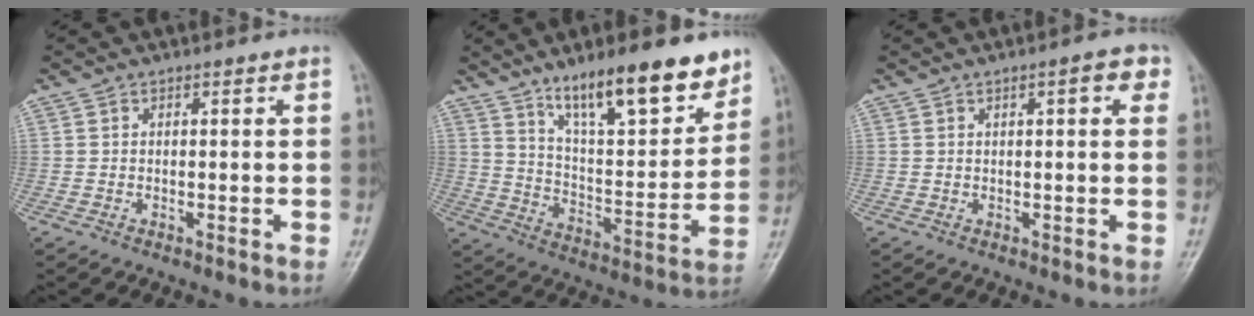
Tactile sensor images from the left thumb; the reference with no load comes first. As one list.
[{"total": 18.2, "force": [12.6, 5.0, 12.1], "torque": [-0.151, -0.073, 0.213]}, {"total": 3.8, "force": [1.5, 1.1, 3.3], "torque": [-0.038, 0.002, 0.017]}]